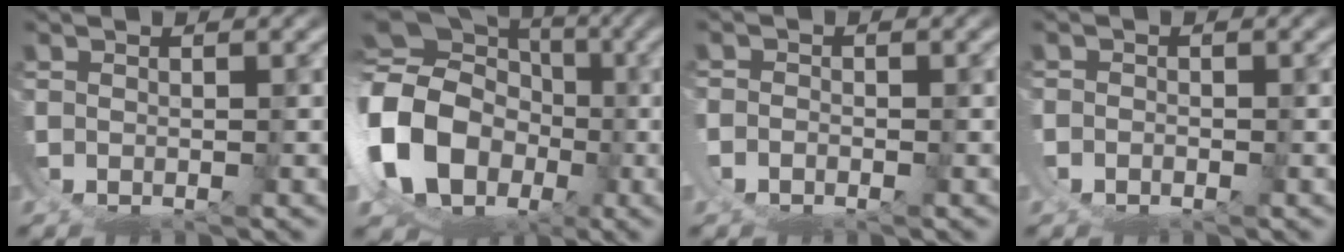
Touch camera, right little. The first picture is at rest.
{"total": 11.8, "force": [0.5, 10.3, 5.8], "torque": [-0.163, -0.031, 0.014]}
{"total": 2.1, "force": [-1.3, 1.7, -0.1], "torque": [-0.004, -0.013, -0.021]}
{"total": 1.4, "force": [-0.8, 1.1, -0.3], "torque": [0.002, -0.010, -0.013]}